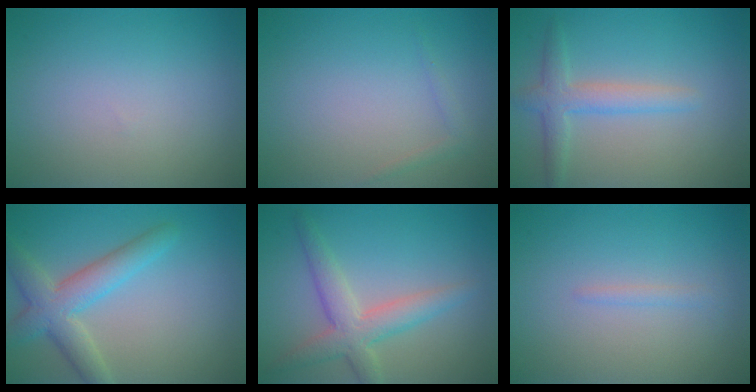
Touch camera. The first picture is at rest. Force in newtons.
{"total": 0.7, "press": 0.7, "slide": 0.1}
{"total": 2.8, "press": 2.8, "slide": 0.1}
{"total": 4.6, "press": 4.6, "slide": 0.2}
{"total": 4.0, "press": 4.0, "slide": 0.2}
{"total": 0.8, "press": 0.7, "slide": 0.1}